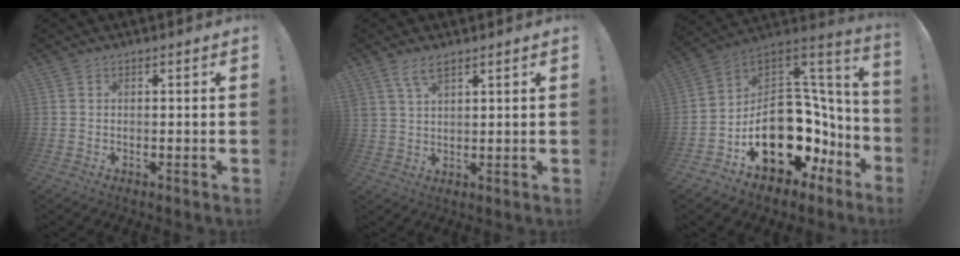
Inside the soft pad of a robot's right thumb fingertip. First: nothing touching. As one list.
[{"total": 5.2, "force": [3.4, 2.2, 3.2], "torque": [-0.067, -0.008, 0.066]}, {"total": 23.8, "force": [-6.5, 16.3, 16.1], "torque": [-0.238, 0.025, -0.059]}]